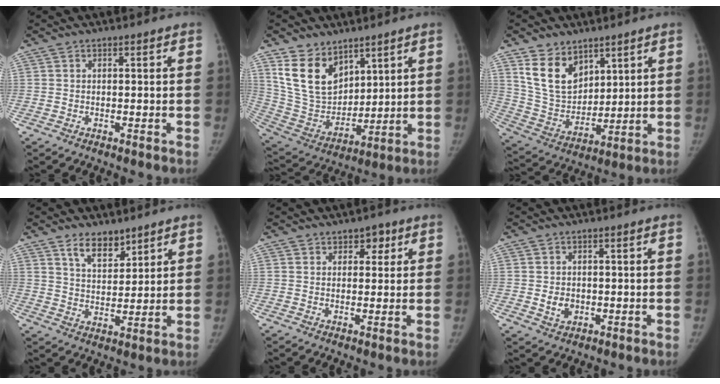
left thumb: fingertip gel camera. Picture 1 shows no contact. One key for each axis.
{"total": 14.6, "fx": 8.8, "fy": 9.3, "fz": 7.1, "tx": -0.100, "ty": -0.050, "tz": 0.192}
{"total": 12.8, "fx": 7.5, "fy": 8.3, "fz": 6.2, "tx": -0.081, "ty": -0.043, "tz": 0.159}
{"total": 6.9, "fx": 5.0, "fy": 3.5, "fz": 3.2, "tx": -0.027, "ty": -0.040, "tz": 0.091}
{"total": 3.3, "fx": 1.8, "fy": 2.3, "fz": 1.5, "tx": 0.009, "ty": -0.007, "tz": 0.020}
{"total": 3.2, "fx": -0.4, "fy": 2.6, "fz": 1.9, "tx": -0.020, "ty": 0.000, "tz": 0.000}